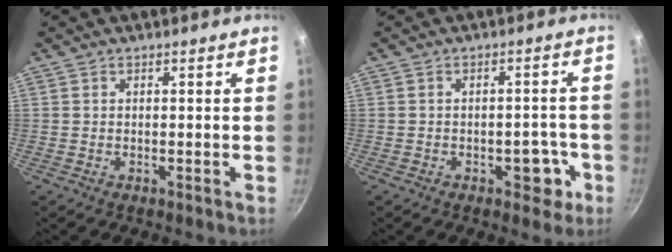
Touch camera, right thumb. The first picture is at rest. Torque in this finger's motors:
{"motor_torque": [0.83, 0.60, 0.68, -0.70, -0.05]}